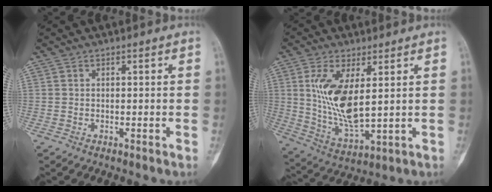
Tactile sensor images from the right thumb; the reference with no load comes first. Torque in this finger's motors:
{"motor_torque": [-0.70, 1.39, 1.45, 0.01, 0.52]}